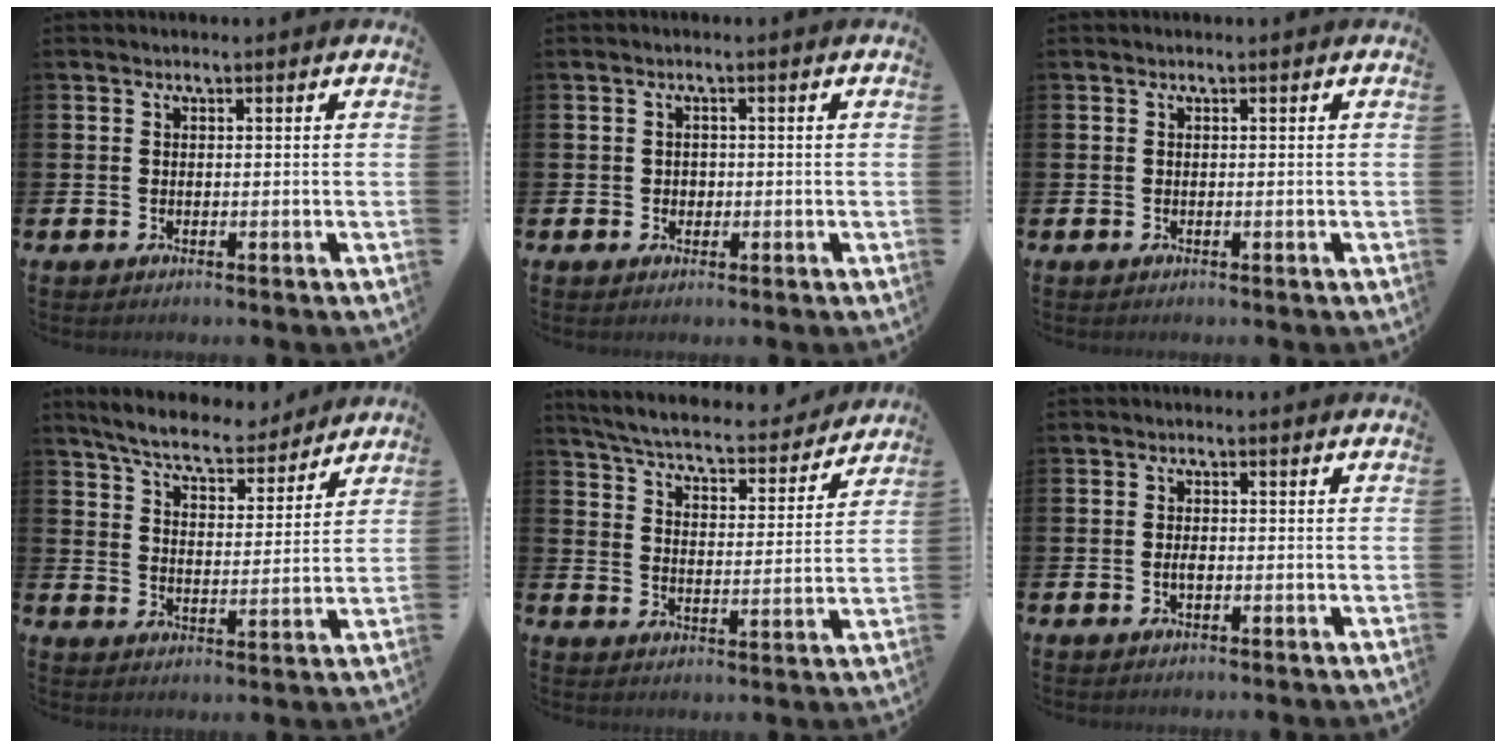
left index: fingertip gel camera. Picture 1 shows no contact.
{"total": 1.2, "force": [0.2, 1.1, 0.3], "torque": [0.004, 0.004, -0.002]}
{"total": 0.0}
{"total": 7.4, "force": [7.1, 1.3, 2.0], "torque": [-0.059, -0.044, 0.122]}
{"total": 5.7, "force": [5.4, 0.7, 1.5], "torque": [-0.053, -0.046, 0.087]}
{"total": 1.2, "force": [-0.3, 0.6, 1.1], "torque": [-0.016, 0.000, -0.007]}